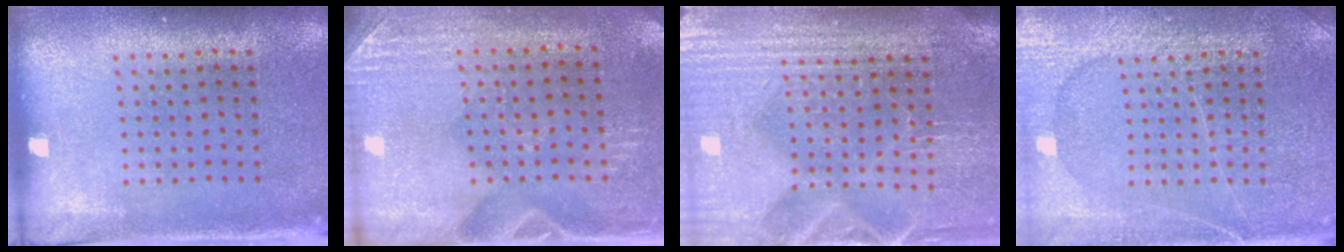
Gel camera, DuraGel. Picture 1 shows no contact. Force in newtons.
{"total": 2.9, "press": 2.6, "slide": 1.1}
{"total": 4.0, "press": 3.8, "slide": 1.3}
{"total": 5.2, "press": 5.2, "slide": 0.8}